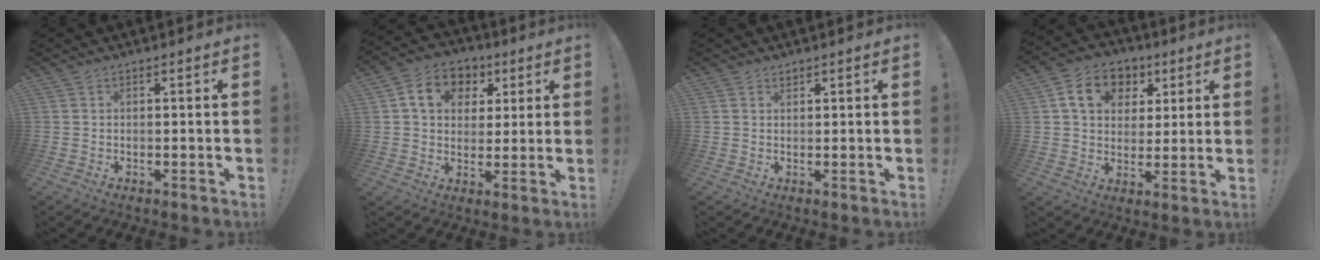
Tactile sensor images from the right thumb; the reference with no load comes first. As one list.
[{"total": 12.1, "force": [4.2, 9.7, 5.9], "torque": [-0.084, -0.002, 0.082]}, {"total": 0.9, "force": [0.8, 0.4, 0.1], "torque": [0.010, -0.007, 0.014]}, {"total": 12.9, "force": [4.8, 10.3, 6.2], "torque": [-0.093, -0.005, 0.094]}]